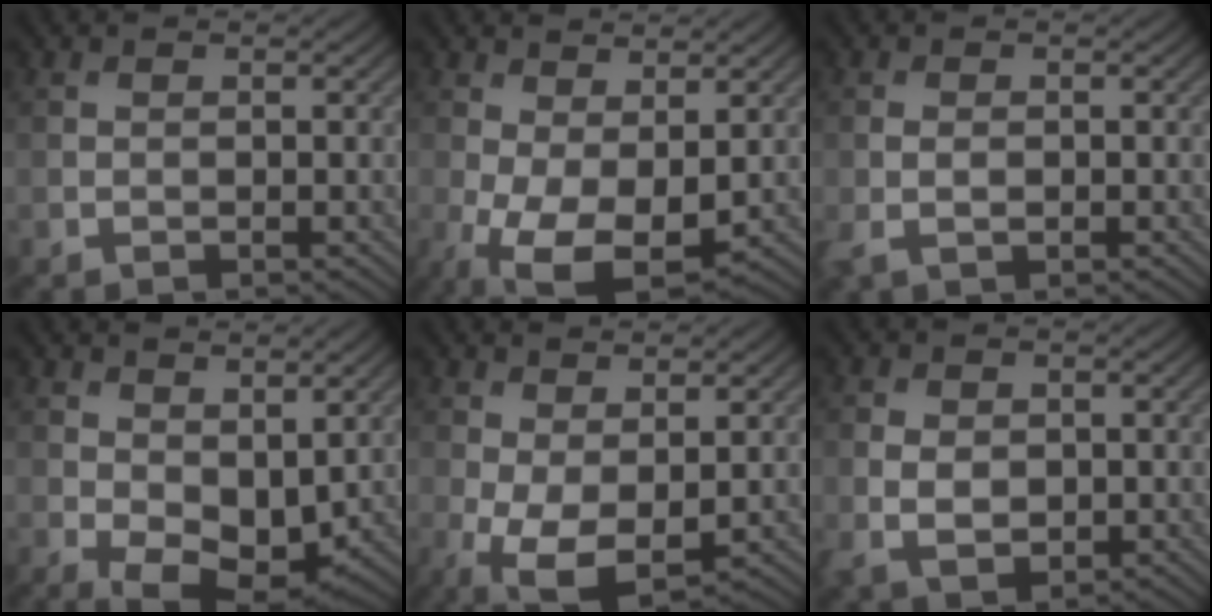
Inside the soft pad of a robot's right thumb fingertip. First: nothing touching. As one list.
[{"total": 9.3, "force": [-1.8, 5.0, 7.6], "torque": [-0.185, -0.024, -0.016]}, {"total": 2.3, "force": [-0.7, 1.4, 1.7], "torque": [-0.049, -0.005, -0.011]}, {"total": 7.1, "force": [0.4, 4.3, 5.6], "torque": [-0.112, -0.017, 0.014]}, {"total": 7.2, "force": [-1.1, 3.7, 6.1], "torque": [-0.151, -0.012, -0.013]}, {"total": 4.0, "force": [-0.2, 3.0, 2.7], "torque": [-0.063, -0.005, -0.001]}]